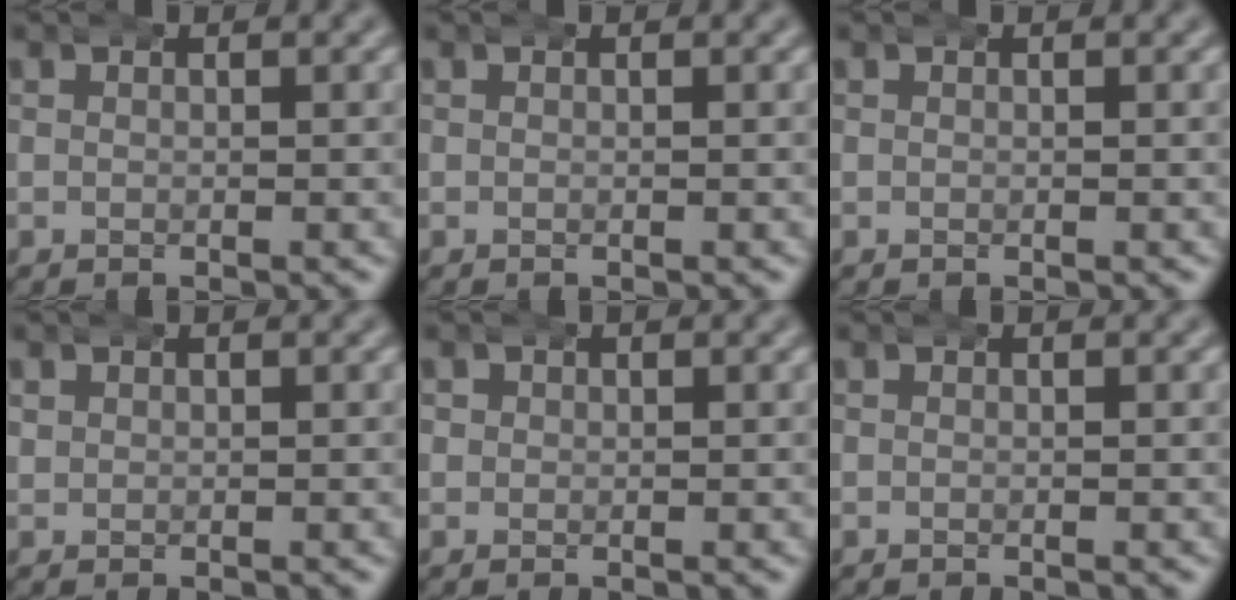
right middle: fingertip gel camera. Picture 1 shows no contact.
{"total": 0.0}
{"total": 0.0}
{"total": 0.9, "force": [0.4, 0.8, 0.2], "torque": [-0.008, -0.001, 0.010]}
{"total": 1.2, "force": [0.2, 1.1, 0.4], "torque": [-0.010, -0.003, 0.006]}
{"total": 0.0}